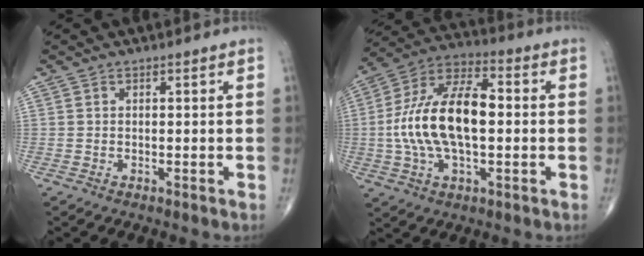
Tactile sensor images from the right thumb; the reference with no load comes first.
{"total": 18.2, "force": [-0.3, 9.0, 15.8], "torque": [-0.304, 0.029, -0.010]}